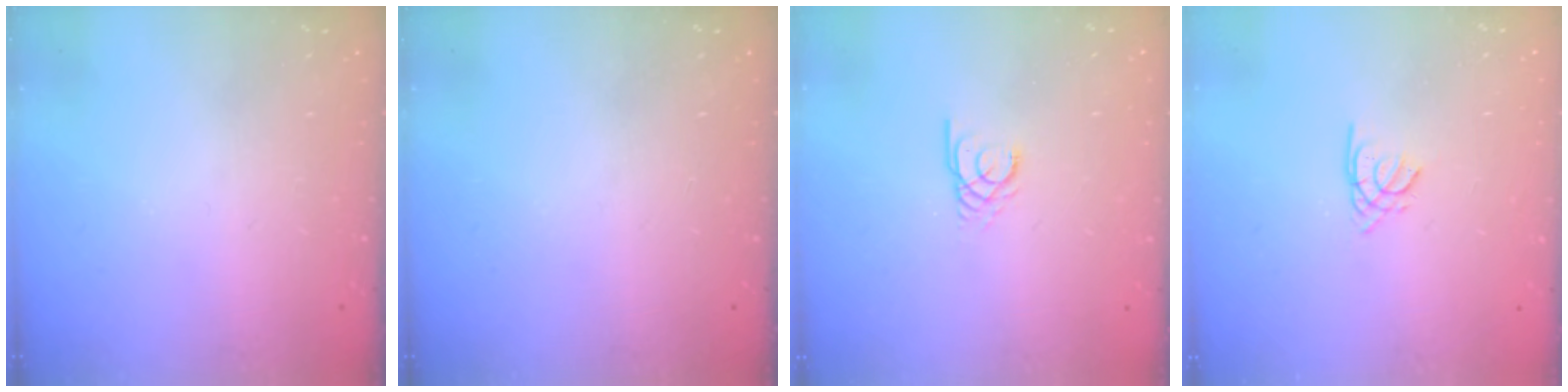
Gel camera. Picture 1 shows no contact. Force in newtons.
{"total": 0.0}
{"total": 2.4, "press": 2.4, "slide": 0.3}
{"total": 1.1, "press": 1.1, "slide": 0.3}